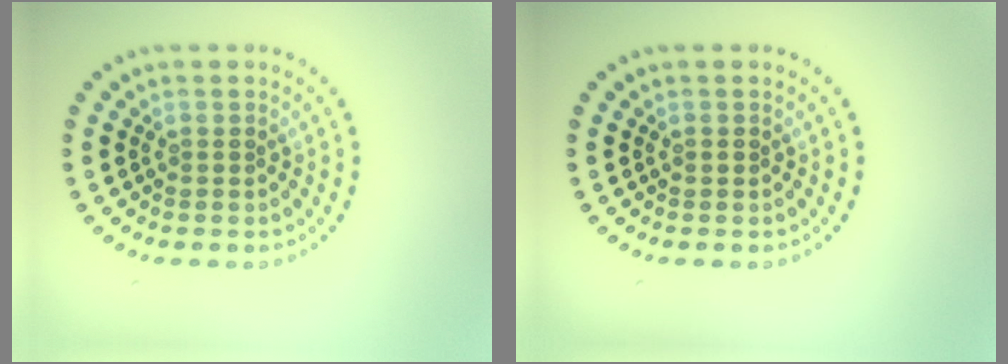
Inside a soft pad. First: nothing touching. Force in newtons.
{"total": 0.5, "press": 0.4, "slide": 0.3}